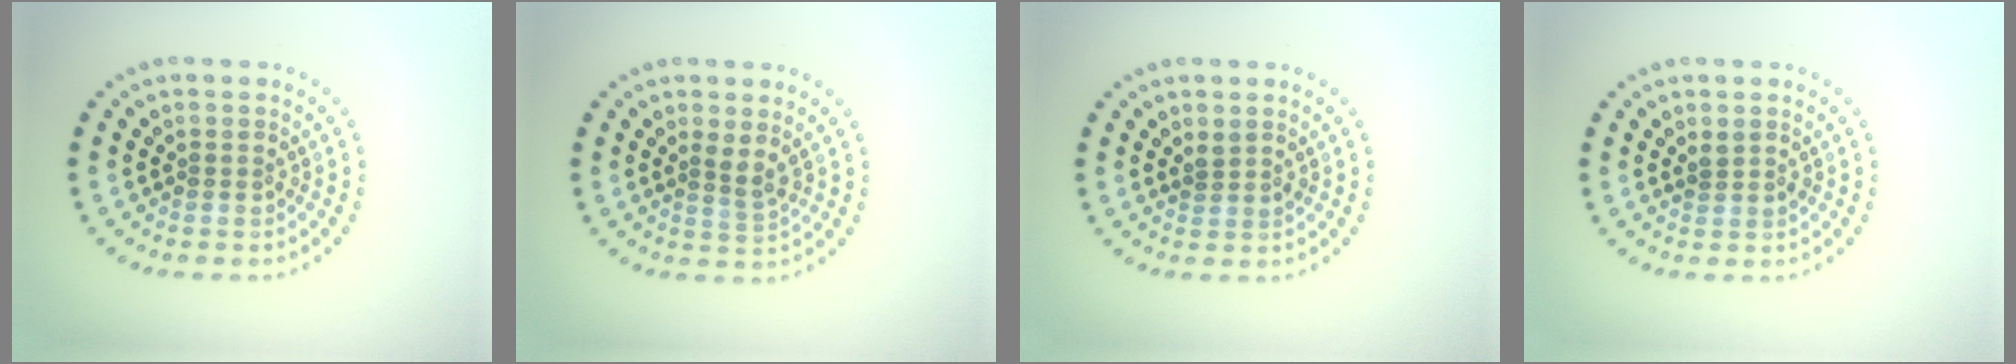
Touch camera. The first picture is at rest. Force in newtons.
{"total": 1.8, "press": 1.2, "slide": 1.3}
{"total": 1.1, "press": 0.8, "slide": 0.7}
{"total": 0.9, "press": 0.8, "slide": 0.3}